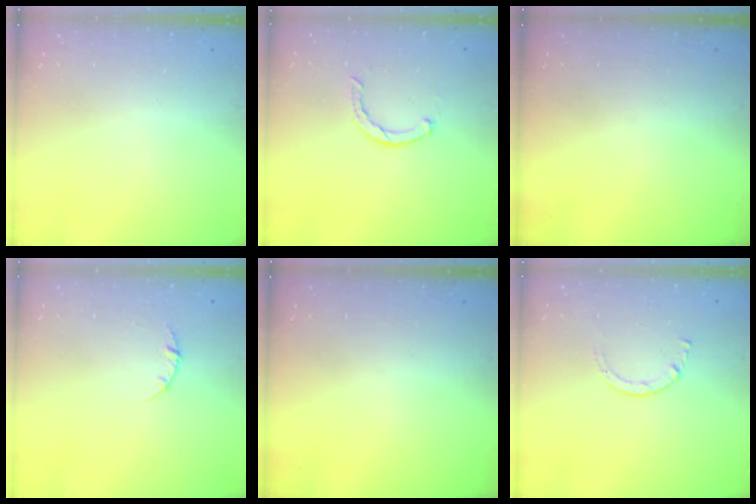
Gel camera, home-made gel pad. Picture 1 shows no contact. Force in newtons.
{"total": 2.5, "press": 2.5, "slide": 0.4}
{"total": 0.0}
{"total": 2.8, "press": 2.8, "slide": 0.4}
{"total": 0.0}
{"total": 2.7, "press": 2.7, "slide": 0.3}